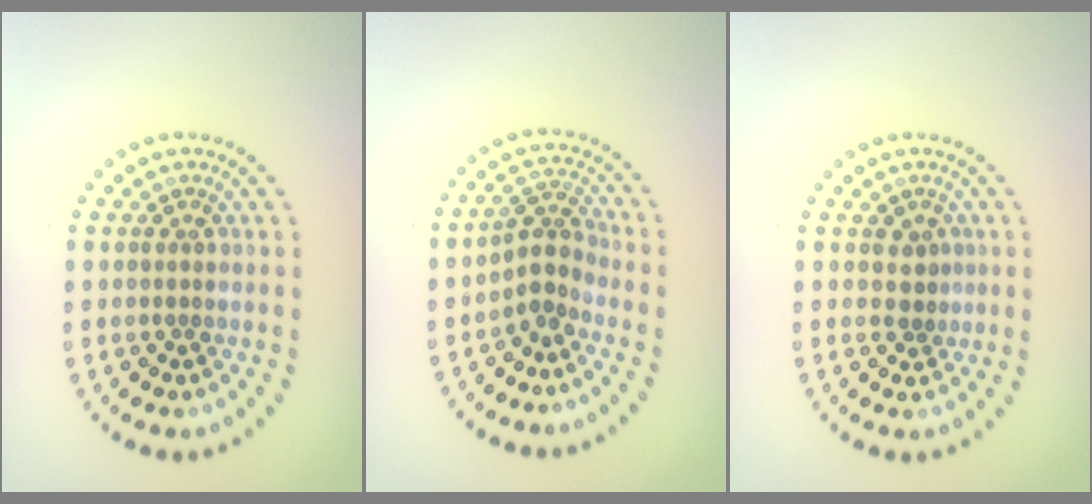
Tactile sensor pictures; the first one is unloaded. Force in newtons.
{"total": 2.5, "press": 1.8, "slide": 1.7}
{"total": 1.1, "press": 0.9, "slide": 0.7}